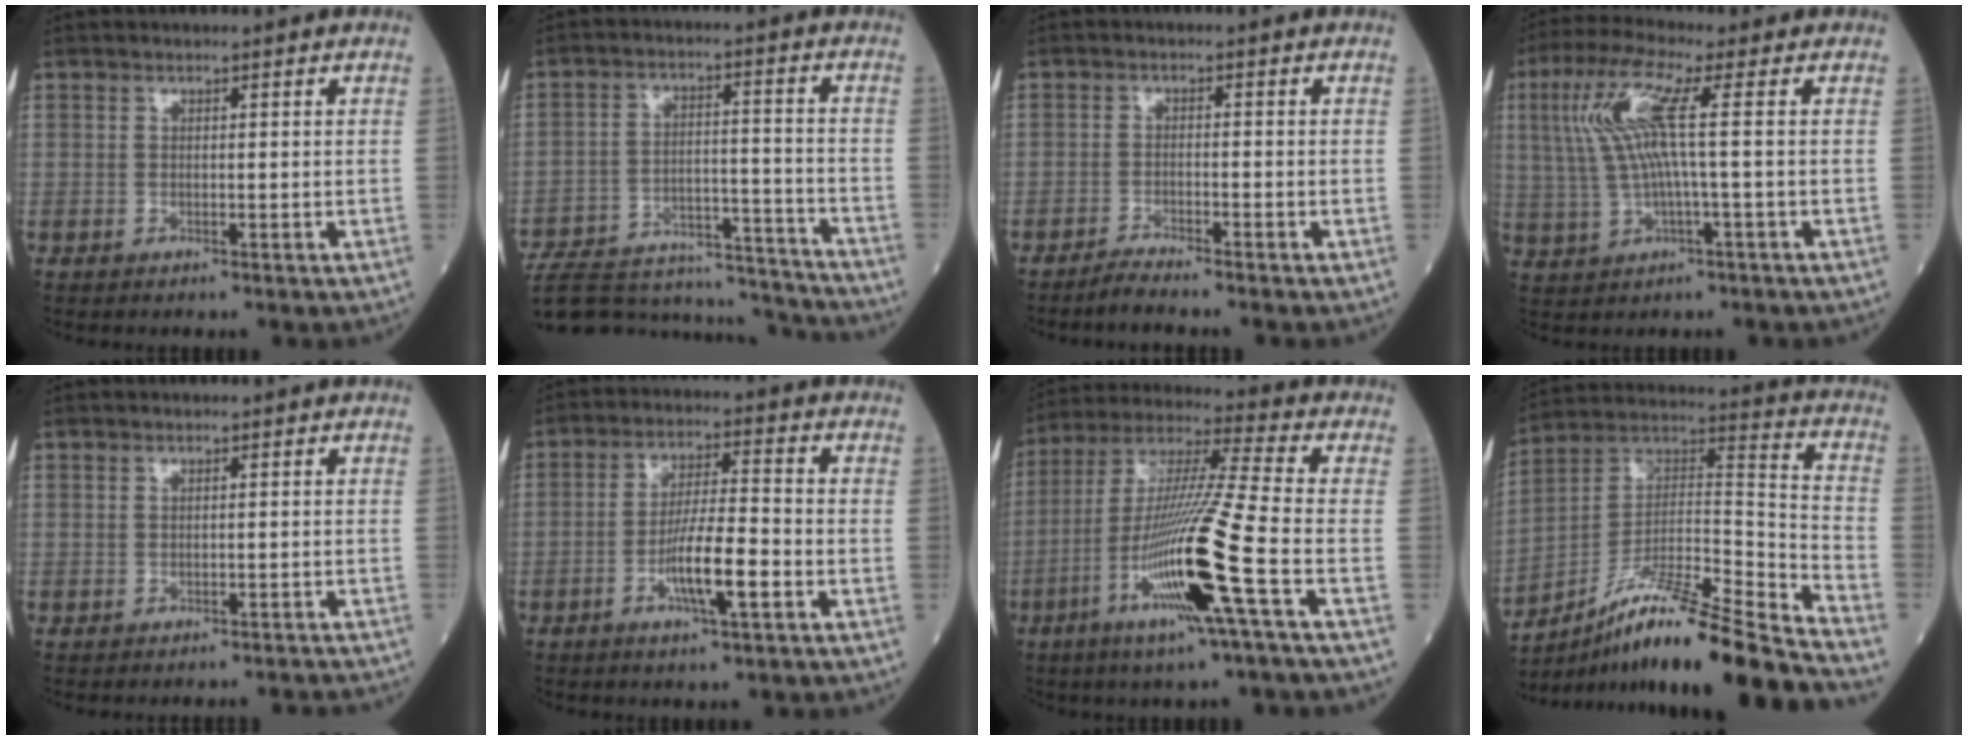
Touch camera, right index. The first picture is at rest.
{"total": 20.3, "force": [-19.5, 3.1, 5.0], "torque": [-0.098, 0.013, -0.284]}
{"total": 2.8, "force": [-2.6, -0.6, 0.9], "torque": [-0.025, -0.009, -0.049]}
{"total": 8.2, "force": [1.5, 0.3, 8.1], "torque": [-0.186, 0.019, 0.032]}
{"total": 2.0, "force": [-1.8, 0.7, 0.3], "torque": [0.005, 0.004, -0.019]}
{"total": 8.2, "force": [-3.0, 1.0, 7.6], "torque": [-0.142, 0.000, -0.051]}
{"total": 17.3, "force": [-6.1, -1.4, 16.2], "torque": [-0.329, -0.020, -0.120]}
{"total": 23.1, "force": [-19.0, -0.8, 13.2], "torque": [-0.198, 0.006, -0.326]}